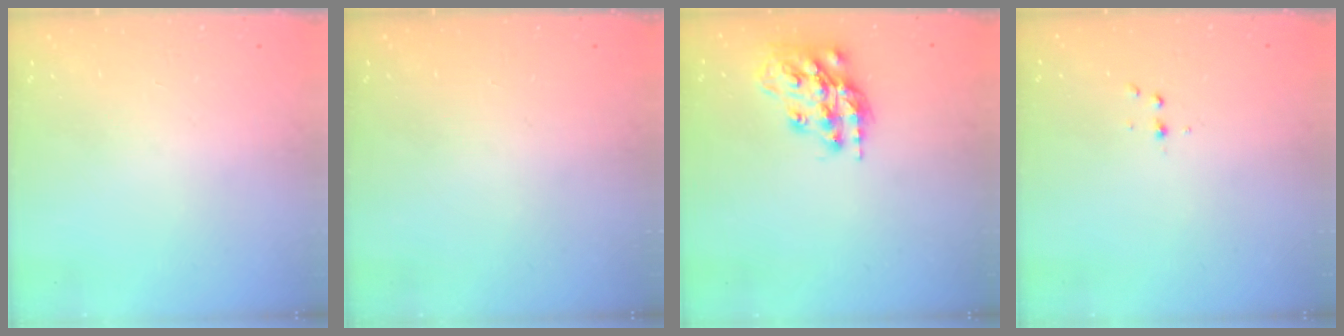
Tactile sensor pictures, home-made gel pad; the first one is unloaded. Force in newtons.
{"total": 0.0}
{"total": 15.5, "press": 15.5, "slide": 1.1}
{"total": 3.2, "press": 3.1, "slide": 0.4}